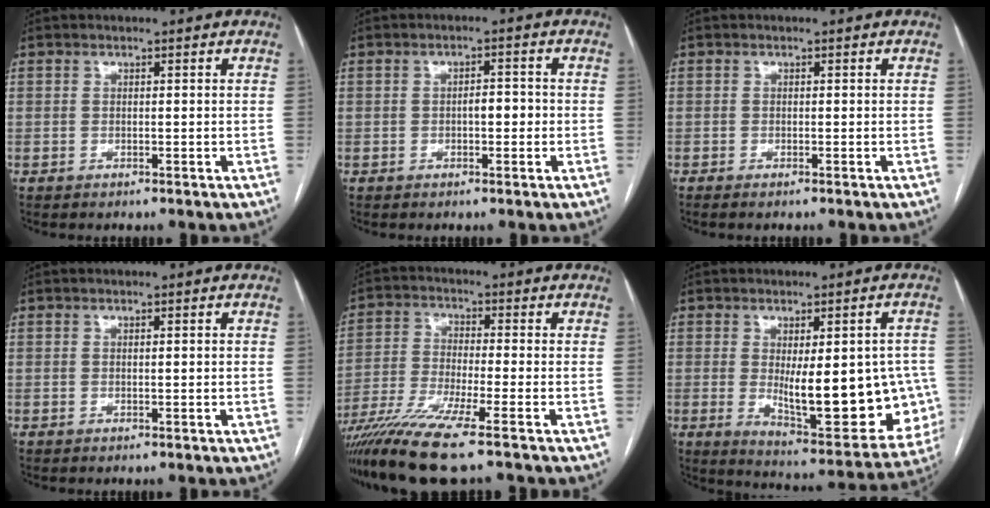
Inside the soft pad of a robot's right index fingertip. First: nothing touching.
{"total": 2.7, "force": [-0.5, 1.1, 2.4], "torque": [-0.034, 0.007, -0.007]}
{"total": 0.8, "force": [-0.6, -0.1, 0.5], "torque": [-0.009, -0.001, -0.014]}
{"total": 0.8, "force": [0.2, 0.1, 0.8], "torque": [-0.015, 0.002, 0.003]}
{"total": 12.6, "force": [-9.5, -1.1, 8.3], "torque": [-0.154, -0.033, -0.166]}
{"total": 19.0, "force": [-2.0, 6.3, 17.8], "torque": [-0.187, -0.007, 0.001]}